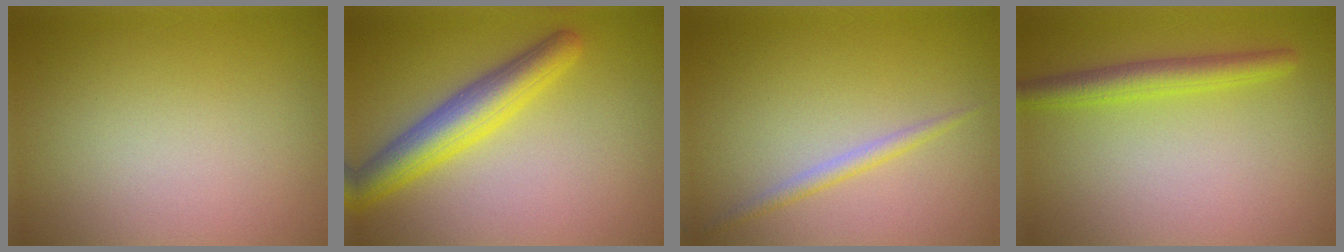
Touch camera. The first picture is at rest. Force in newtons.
{"total": 5.0, "press": 5.0, "slide": 0.2}
{"total": 1.3, "press": 1.3, "slide": 0.0}
{"total": 3.1, "press": 3.1, "slide": 0.1}